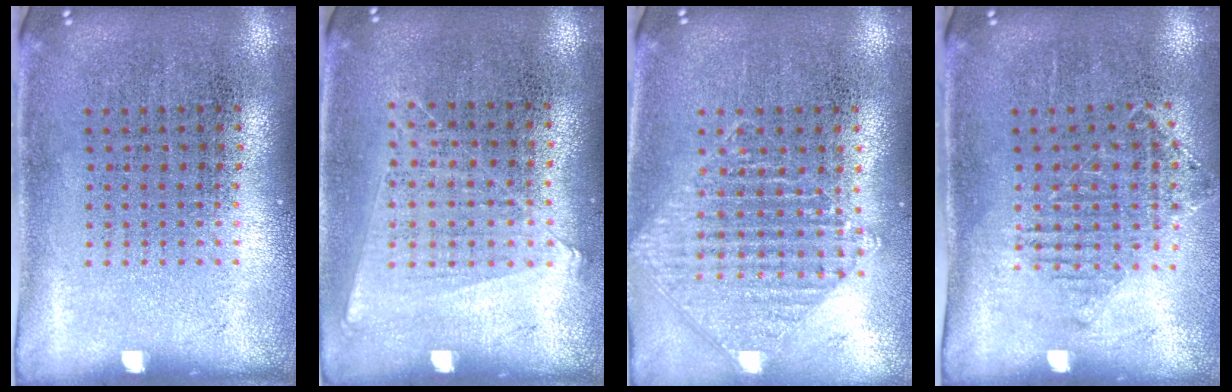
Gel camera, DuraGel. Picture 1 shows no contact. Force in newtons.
{"total": 1.0, "press": 0.9, "slide": 0.4}
{"total": 1.0, "press": 1.0, "slide": 0.1}
{"total": 1.2, "press": 1.1, "slide": 0.4}